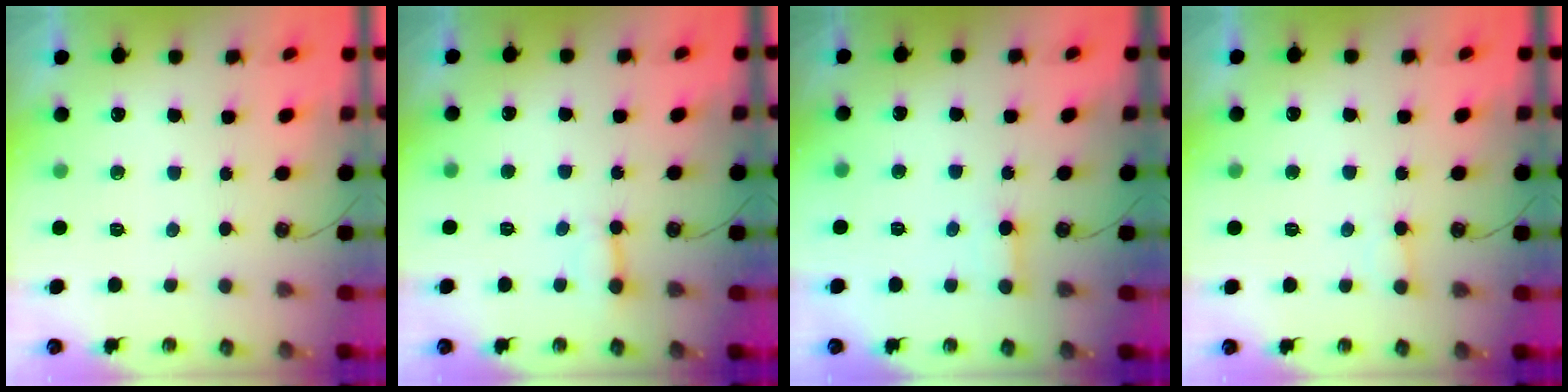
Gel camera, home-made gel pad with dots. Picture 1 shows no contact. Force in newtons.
{"total": 2.7, "press": 2.6, "slide": 0.6}
{"total": 2.3, "press": 2.3, "slide": 0.2}
{"total": 5.1, "press": 5.0, "slide": 0.5}